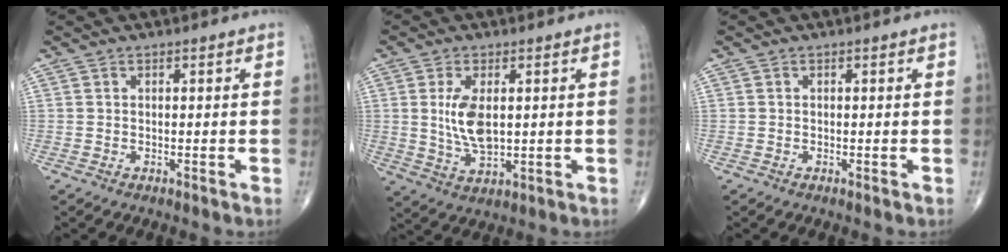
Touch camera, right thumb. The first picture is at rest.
{"total": 7.8, "force": [1.1, 3.8, 6.7], "torque": [-0.124, -0.013, 0.027]}
{"total": 0.0}